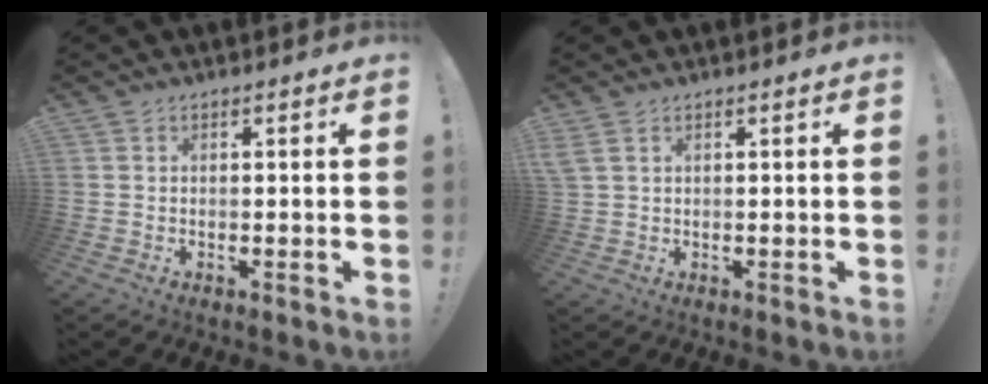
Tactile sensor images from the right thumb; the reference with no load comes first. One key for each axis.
{"total": 2.2, "fx": 1.1, "fy": 0.9, "fz": 1.6, "tx": -0.035, "ty": 0.003, "tz": 0.022}